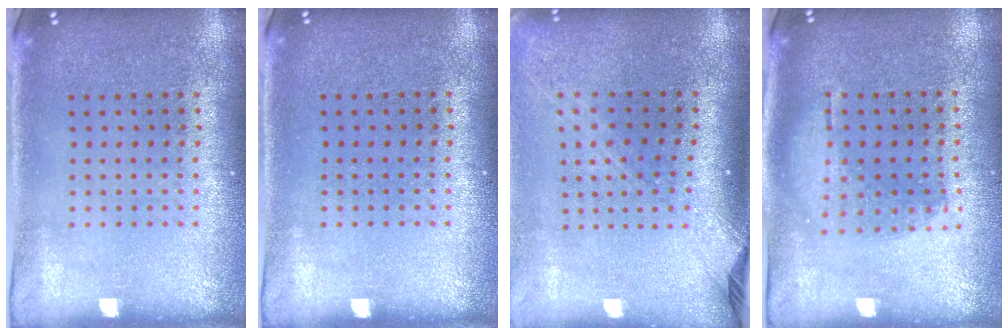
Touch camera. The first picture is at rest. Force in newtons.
{"total": 0.0}
{"total": 2.2, "press": 1.6, "slide": 1.5}
{"total": 1.0, "press": 0.9, "slide": 0.4}